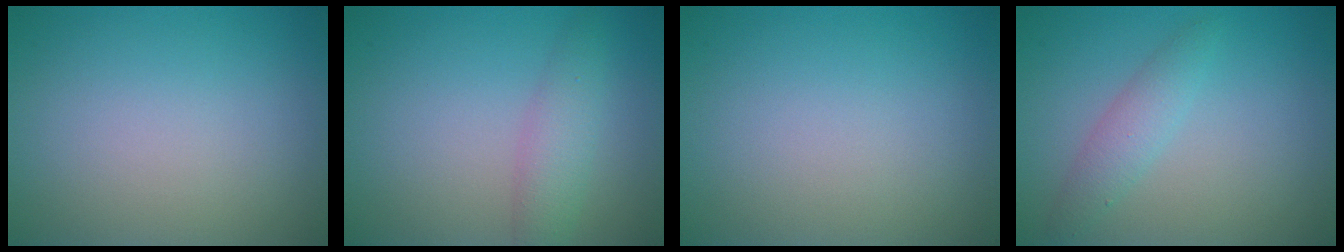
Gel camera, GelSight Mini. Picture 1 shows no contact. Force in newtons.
{"total": 2.7, "press": 2.7, "slide": 0.0}
{"total": 0.0}
{"total": 2.1, "press": 2.1, "slide": 0.1}